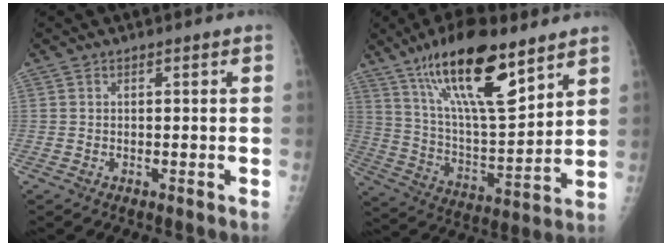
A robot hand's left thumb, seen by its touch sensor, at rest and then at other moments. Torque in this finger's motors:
{"motor_torque": [1.31, 0.08, 1.65, -1.12, 0.23]}